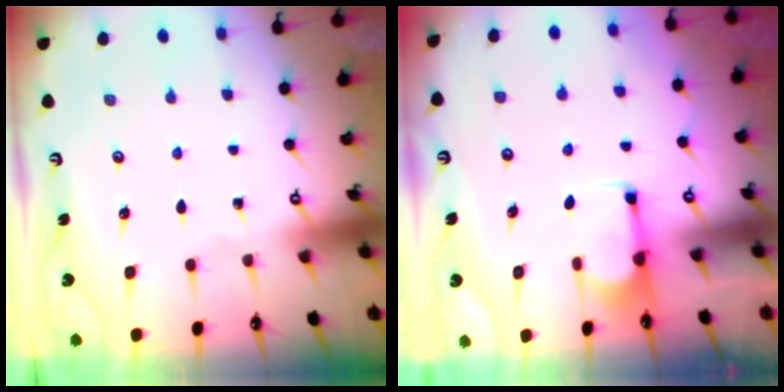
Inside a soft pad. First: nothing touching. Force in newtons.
{"total": 0.0}